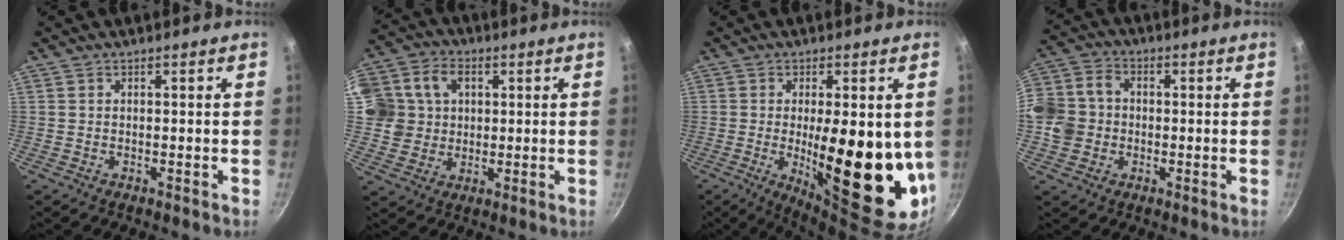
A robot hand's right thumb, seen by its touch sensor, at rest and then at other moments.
{"total": 13.1, "force": [2.6, 11.5, 5.9], "torque": [-0.099, 0.015, 0.044]}
{"total": 19.8, "force": [-0.7, 6.5, 18.7], "torque": [-0.249, -0.032, -0.001]}
{"total": 10.1, "force": [-1.1, 8.7, 5.0], "torque": [-0.070, 0.022, -0.038]}